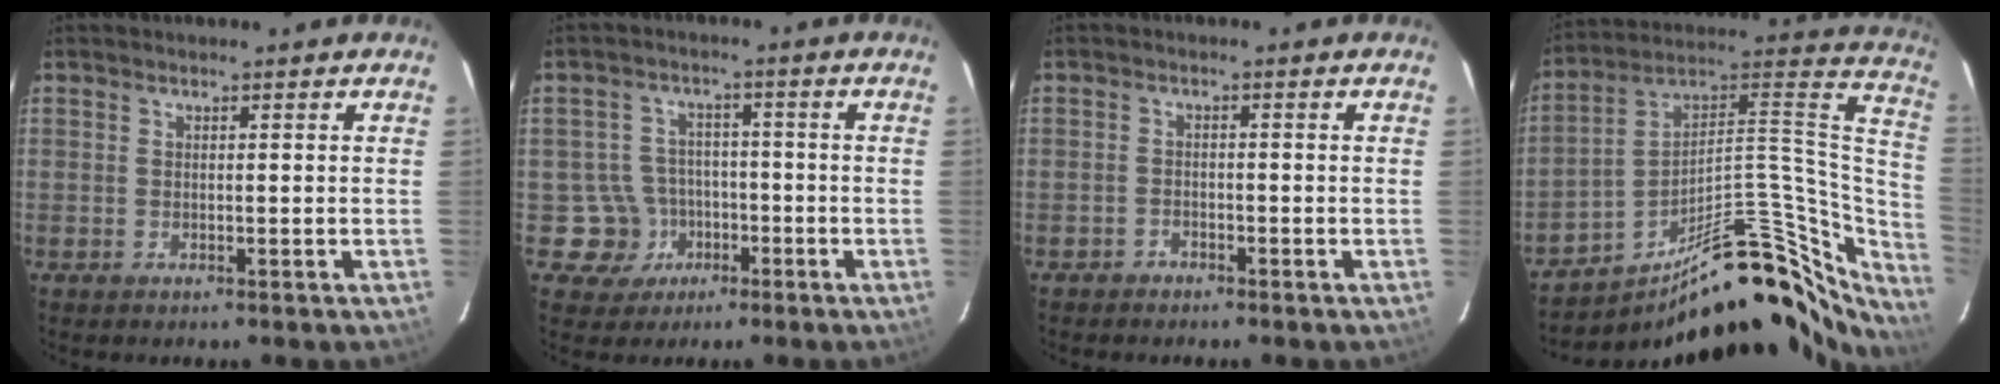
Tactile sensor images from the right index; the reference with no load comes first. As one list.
[{"total": 6.6, "force": [-2.8, 6.0, -0.2], "torque": [-0.011, 0.028, -0.037]}, {"total": 1.7, "force": [-1.5, 0.7, 0.0], "torque": [-0.004, 0.003, -0.027]}, {"total": 30.9, "force": [-21.3, 11.5, 19.2], "torque": [-0.240, 0.048, -0.304]}]